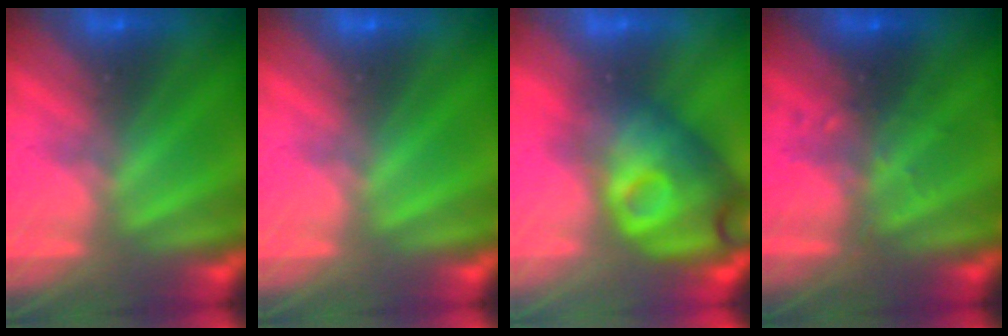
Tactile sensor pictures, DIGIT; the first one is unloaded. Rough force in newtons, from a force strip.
{"total": 0.0}
{"total": 4.2}
{"total": 2.8}